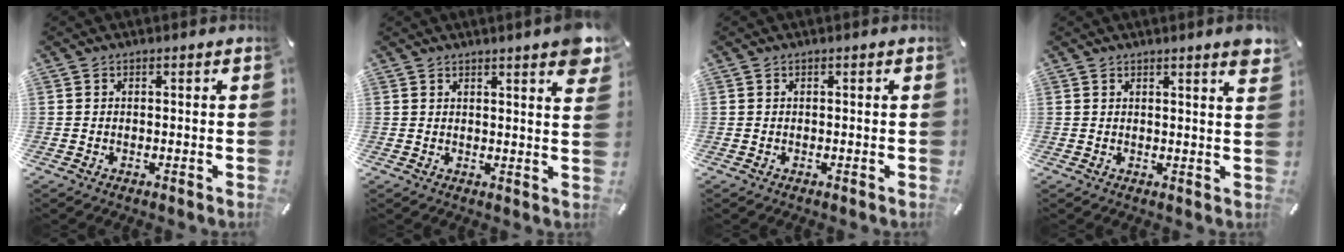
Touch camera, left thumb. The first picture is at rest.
{"total": 4.8, "force": [3.3, 0.5, 3.4], "torque": [-0.050, -0.022, 0.054]}
{"total": 0.0}
{"total": 3.5, "force": [2.3, 0.0, 2.6], "torque": [-0.038, -0.018, 0.036]}